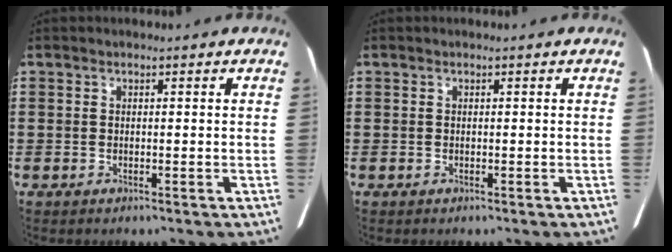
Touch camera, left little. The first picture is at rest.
{"total": 0.0}